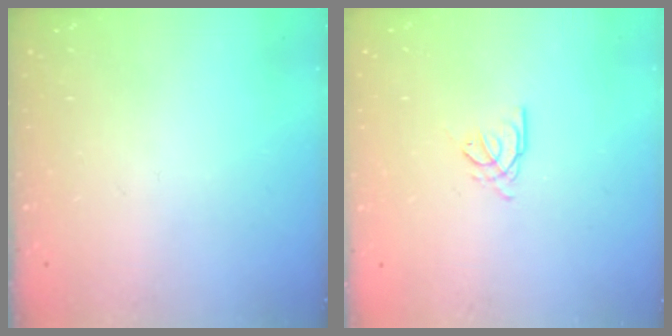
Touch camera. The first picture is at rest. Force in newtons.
{"total": 0.9, "press": 0.8, "slide": 0.2}